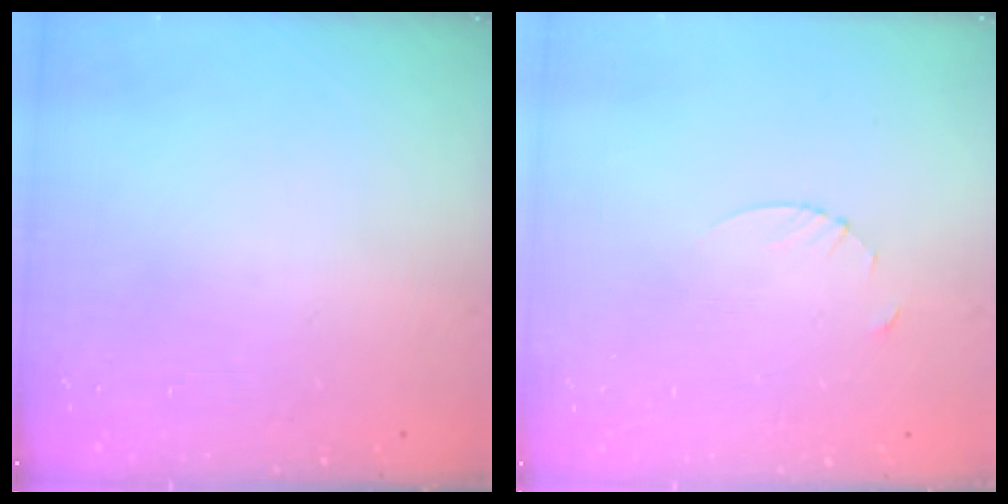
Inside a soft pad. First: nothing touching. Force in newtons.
{"total": 2.7, "press": 2.7, "slide": 0.3}